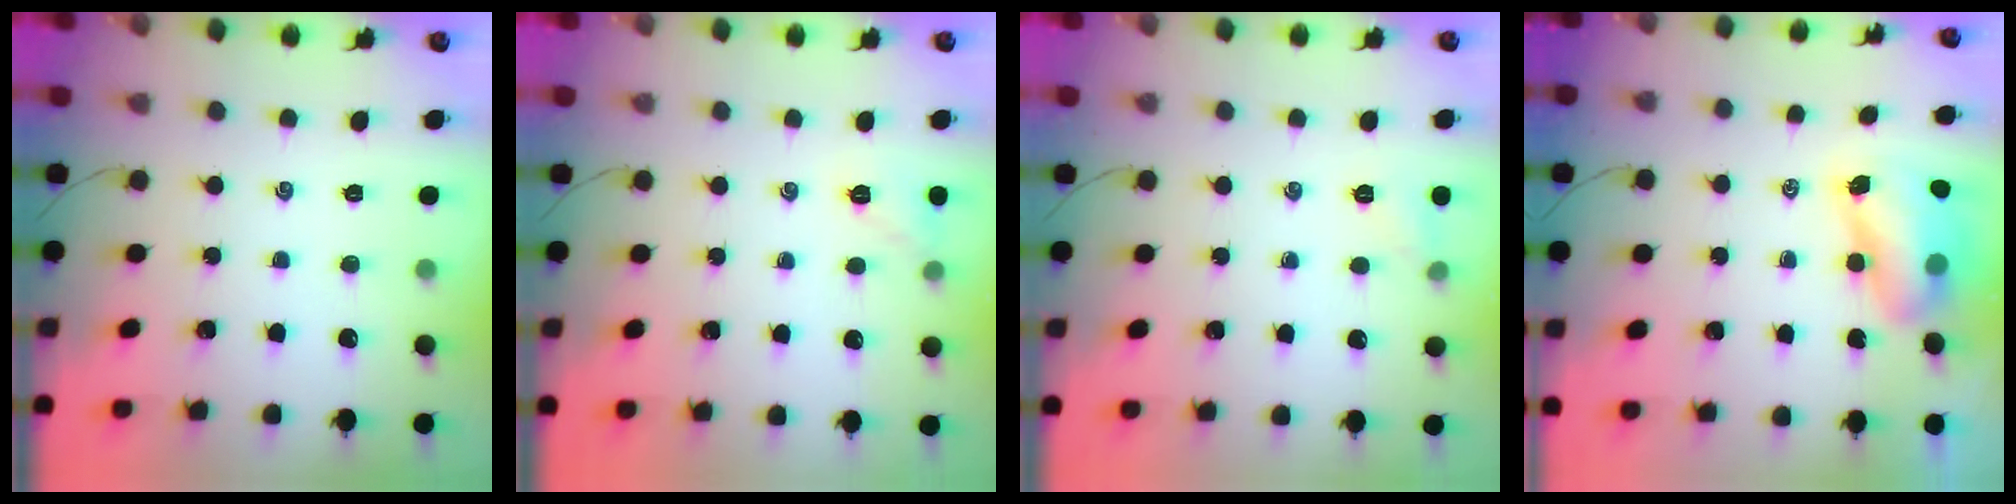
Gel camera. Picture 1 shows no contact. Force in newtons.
{"total": 6.4, "press": 6.3, "slide": 1.5}
{"total": 4.7, "press": 4.5, "slide": 1.5}
{"total": 8.0, "press": 7.9, "slide": 1.4}